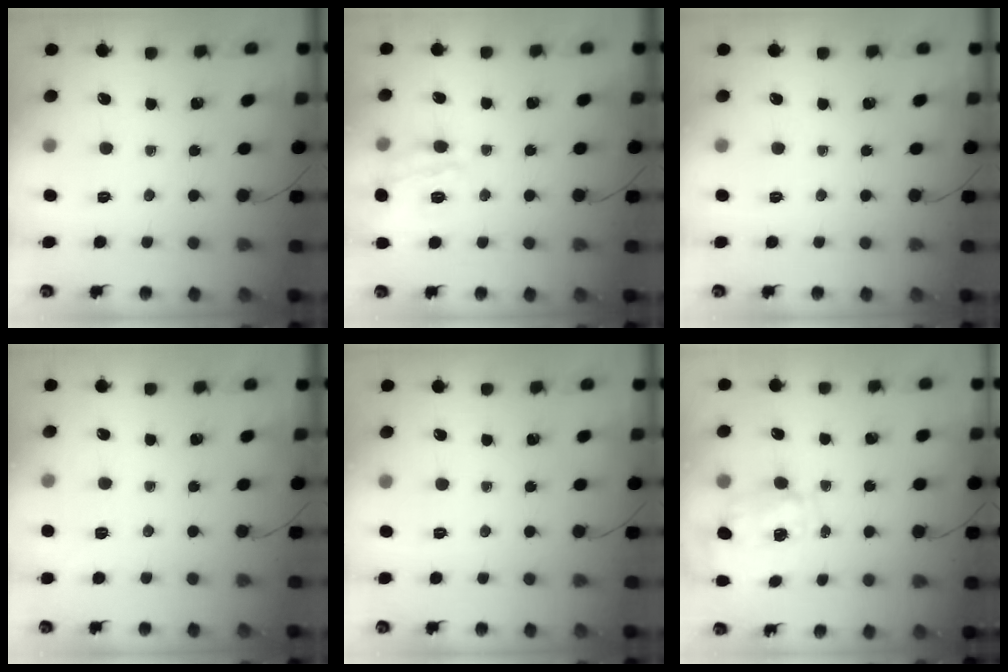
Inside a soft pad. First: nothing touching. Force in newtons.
{"total": 13.3, "press": 13.3, "slide": 1.0}
{"total": 0.0}
{"total": 2.3, "press": 1.8, "slide": 1.4}
{"total": 0.0}
{"total": 2.9, "press": 2.7, "slide": 0.9}